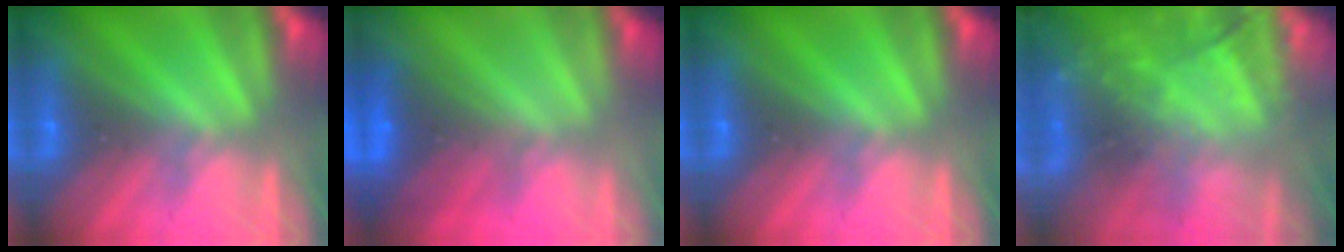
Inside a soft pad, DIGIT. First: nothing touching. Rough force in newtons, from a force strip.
{"total": 2.9}
{"total": 0.0}
{"total": 8.0}